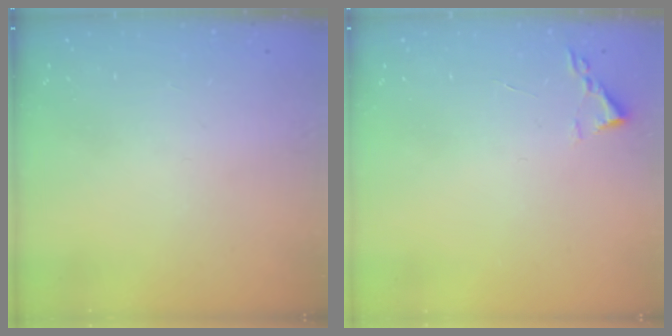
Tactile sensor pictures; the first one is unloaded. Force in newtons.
{"total": 1.8, "press": 1.7, "slide": 0.2}